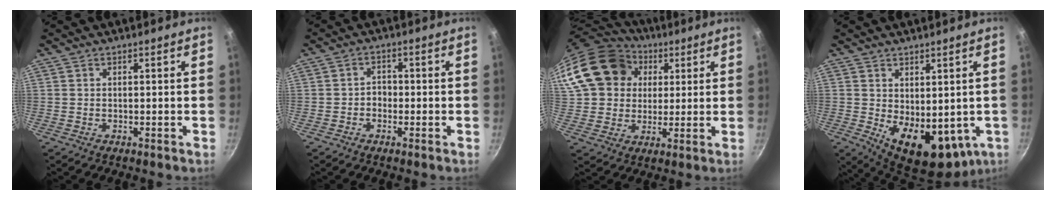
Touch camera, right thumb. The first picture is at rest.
{"total": 2.4, "force": [-0.9, 2.0, 1.0], "torque": [0.000, 0.013, -0.018]}
{"total": 20.2, "force": [6.1, 16.4, 10.2], "torque": [-0.176, 0.026, 0.108]}
{"total": 14.0, "force": [-1.0, 8.5, 11.1], "torque": [-0.142, -0.025, 0.011]}